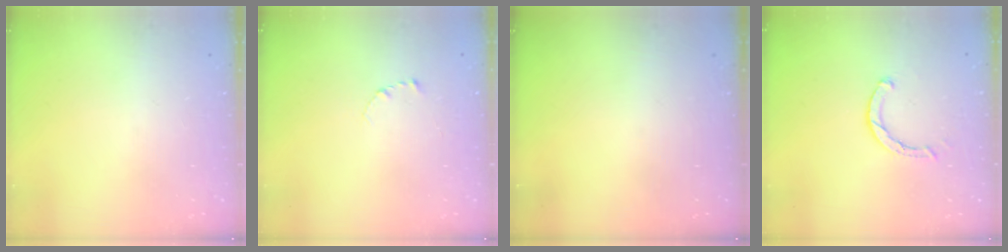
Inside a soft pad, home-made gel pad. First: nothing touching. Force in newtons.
{"total": 2.3, "press": 2.3, "slide": 0.2}
{"total": 0.0}
{"total": 2.0, "press": 2.0, "slide": 0.2}